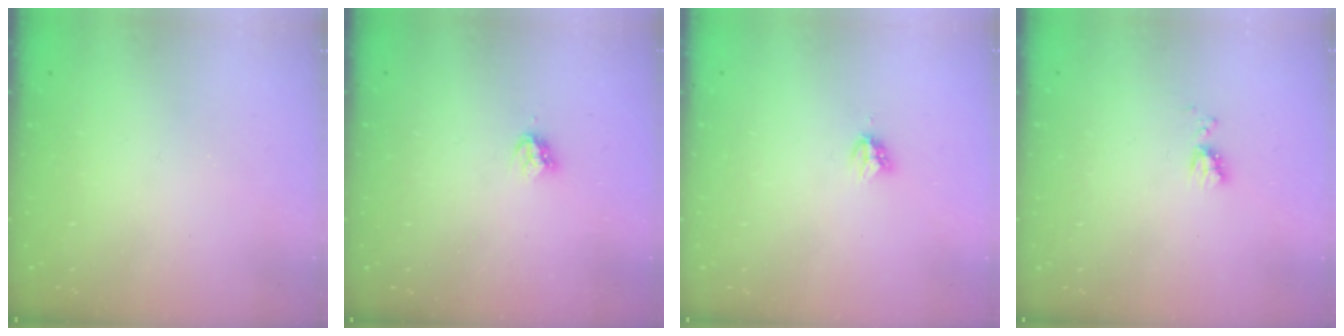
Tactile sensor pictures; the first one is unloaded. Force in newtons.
{"total": 3.5, "press": 3.4, "slide": 0.3}
{"total": 3.3, "press": 3.3, "slide": 0.5}
{"total": 5.7, "press": 5.7, "slide": 0.8}